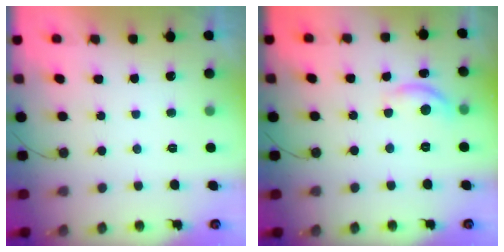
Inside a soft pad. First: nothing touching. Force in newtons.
{"total": 9.0, "press": 9.0, "slide": 0.4}